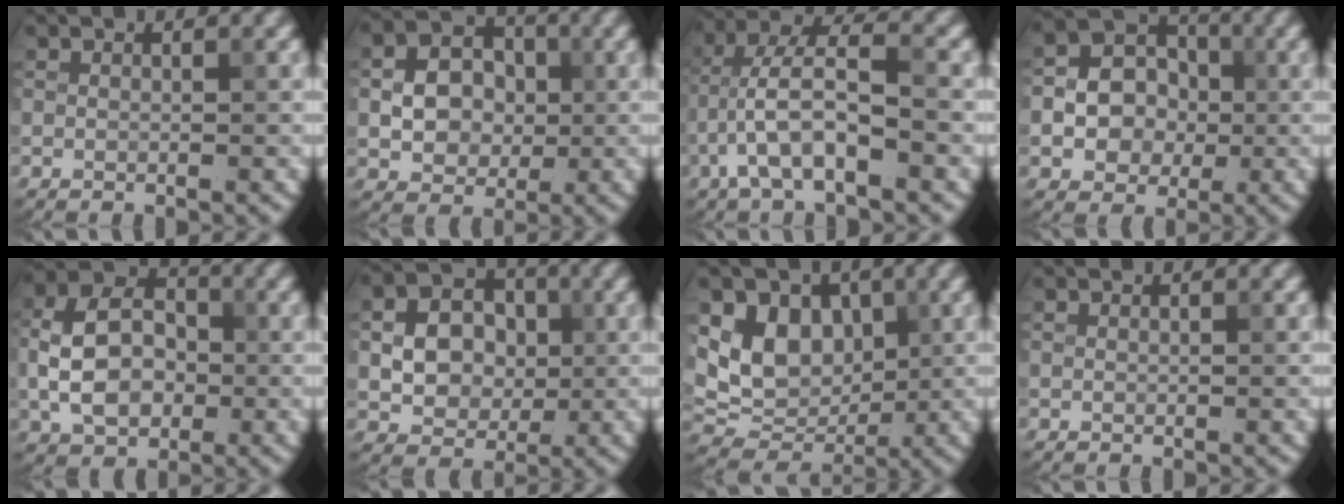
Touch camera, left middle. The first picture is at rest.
{"total": 4.7, "force": [-0.2, 3.8, 2.7], "torque": [-0.042, 0.005, -0.008]}
{"total": 6.6, "force": [-2.5, 2.3, 5.6], "torque": [-0.110, 0.021, -0.049]}
{"total": 6.5, "force": [-0.6, 5.6, 3.2], "torque": [-0.037, 0.010, -0.023]}
{"total": 6.7, "force": [-1.0, 4.9, 4.5], "torque": [-0.082, 0.012, -0.026]}
{"total": 5.2, "force": [0.0, 4.2, 3.0], "torque": [-0.051, 0.004, -0.003]}
{"total": 6.9, "force": [1.7, 5.4, 4.0], "torque": [-0.069, -0.012, 0.026]}
{"total": 0.0}